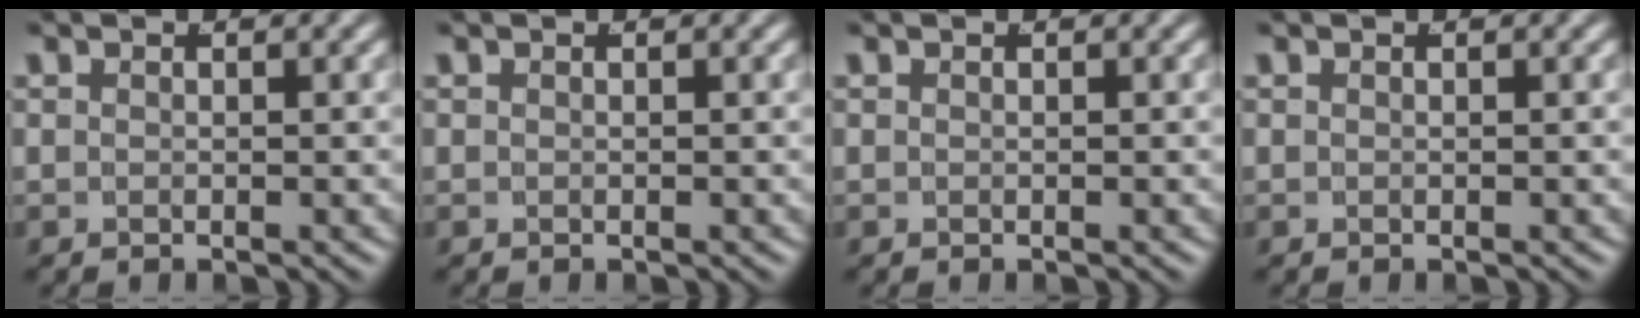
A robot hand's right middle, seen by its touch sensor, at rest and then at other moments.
{"total": 0.0}
{"total": 0.0}
{"total": 0.0}